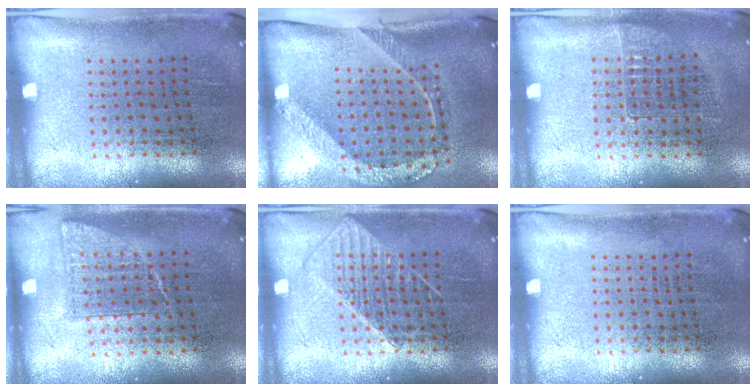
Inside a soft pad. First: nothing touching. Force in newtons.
{"total": 2.5, "press": 1.7, "slide": 1.8}
{"total": 0.7, "press": 0.7, "slide": 0.1}
{"total": 0.8, "press": 0.8, "slide": 0.1}
{"total": 1.7, "press": 1.7, "slide": 0.3}
{"total": 0.0}